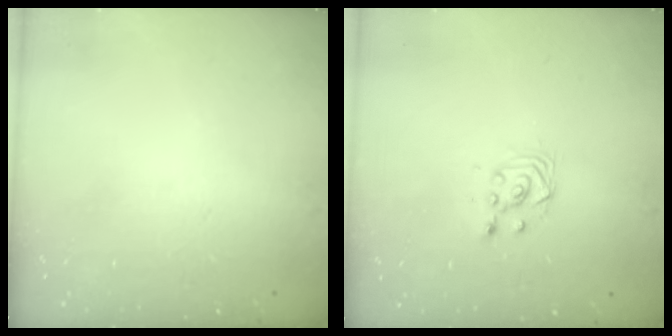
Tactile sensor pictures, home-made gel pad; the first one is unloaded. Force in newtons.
{"total": 3.2, "press": 2.9, "slide": 1.4}